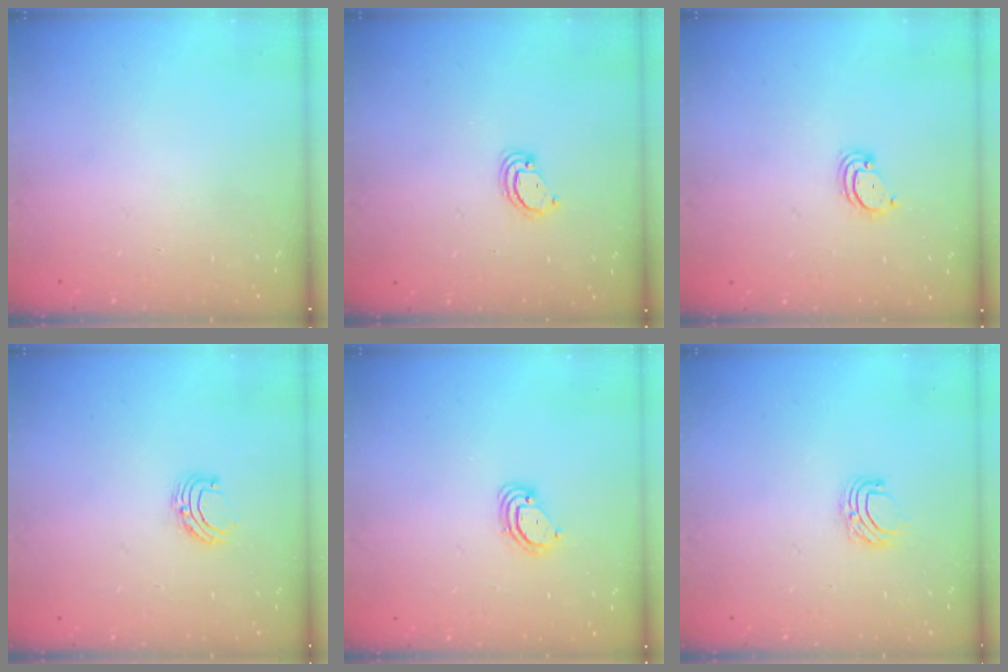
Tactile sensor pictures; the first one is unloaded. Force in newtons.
{"total": 2.9, "press": 2.8, "slide": 0.2}
{"total": 2.3, "press": 2.3, "slide": 0.2}
{"total": 5.0, "press": 5.0, "slide": 0.5}
{"total": 3.8, "press": 3.8, "slide": 0.3}
{"total": 5.2, "press": 5.2, "slide": 0.4}